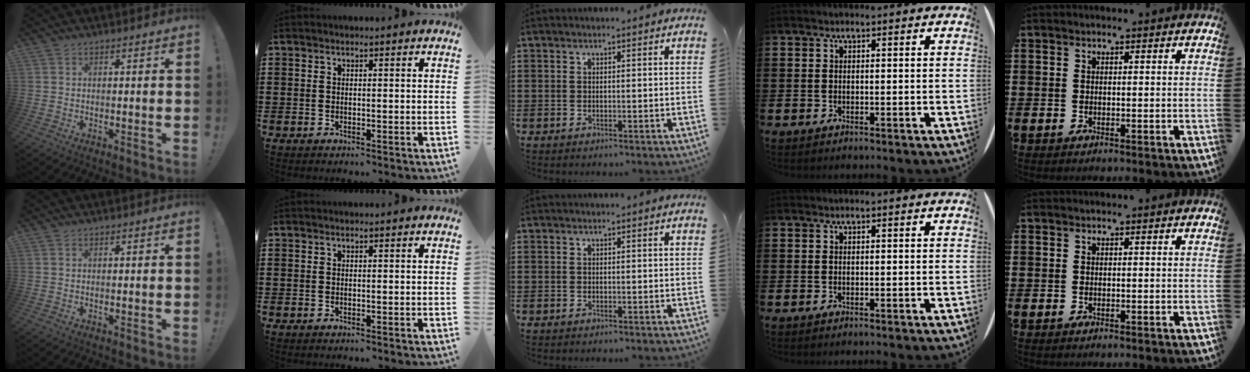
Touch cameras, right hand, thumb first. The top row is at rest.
{}